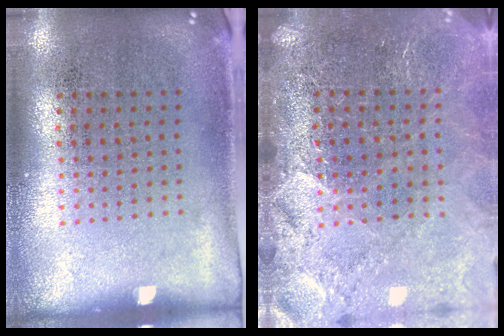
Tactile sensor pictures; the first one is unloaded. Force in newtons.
{"total": 3.3, "press": 3.0, "slide": 1.3}